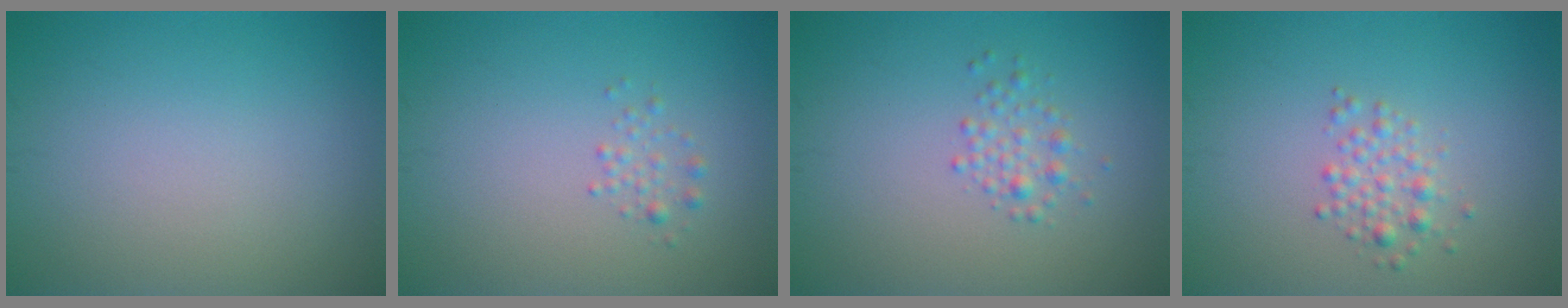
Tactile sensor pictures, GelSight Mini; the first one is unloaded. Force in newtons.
{"total": 1.0, "press": 1.0, "slide": 0.0}
{"total": 2.2, "press": 2.2, "slide": 0.0}
{"total": 1.9, "press": 1.9, "slide": 0.1}